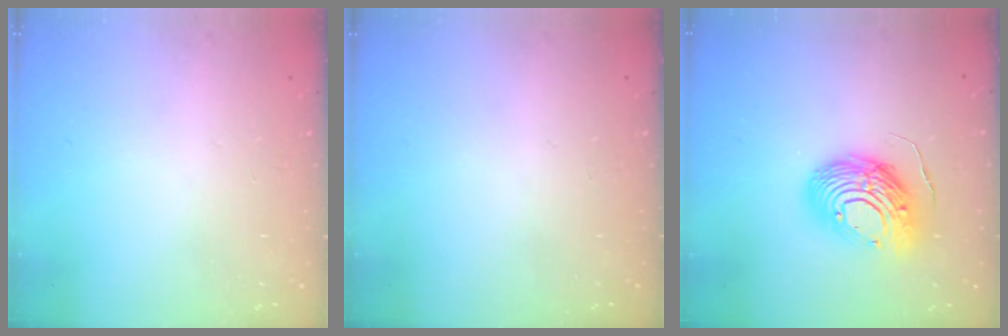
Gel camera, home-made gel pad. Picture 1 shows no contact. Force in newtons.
{"total": 0.0}
{"total": 14.7, "press": 14.6, "slide": 1.4}